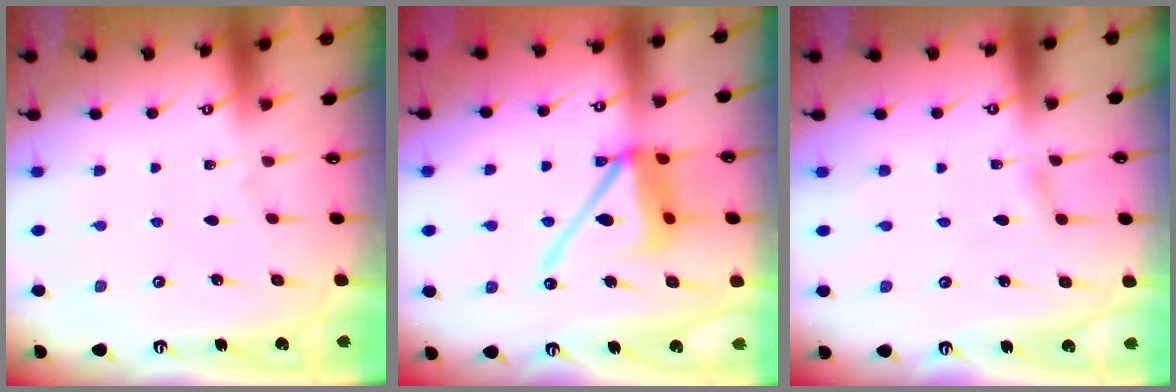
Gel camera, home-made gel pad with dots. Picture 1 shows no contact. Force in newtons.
{"total": 14.0, "press": 13.8, "slide": 2.0}
{"total": 2.9, "press": 2.9, "slide": 0.3}